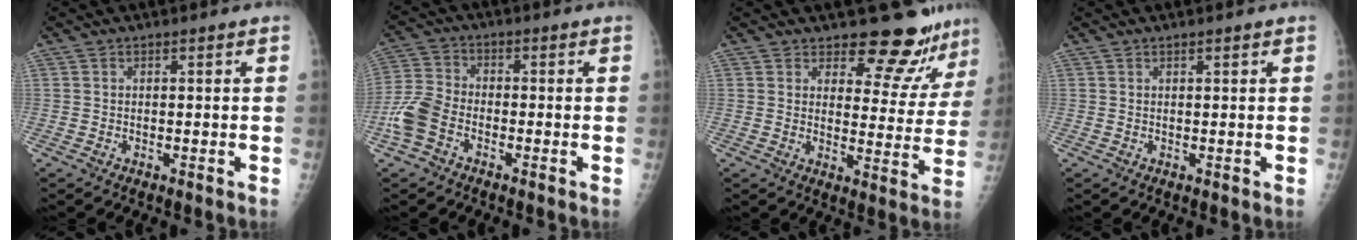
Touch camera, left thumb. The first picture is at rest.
{"total": 7.5, "force": [-3.3, 4.8, 4.7], "torque": [-0.106, 0.017, -0.071]}
{"total": 11.3, "force": [10.4, 3.7, 2.4], "torque": [0.009, -0.090, 0.122]}
{"total": 0.6, "force": [0.5, 0.0, 0.4], "torque": [-0.007, -0.001, 0.009]}